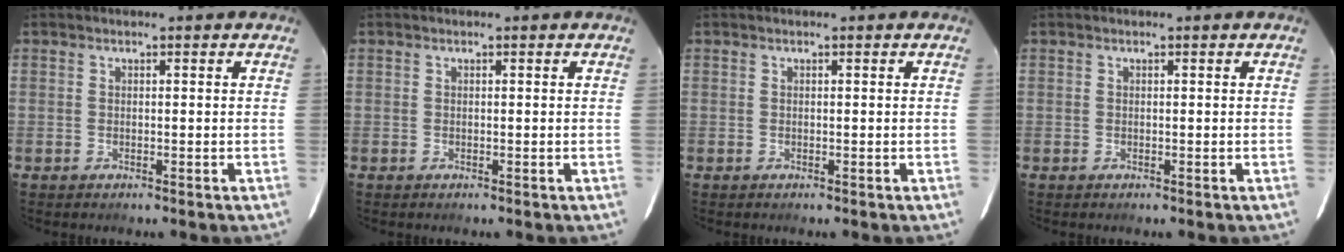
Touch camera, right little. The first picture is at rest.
{"total": 0.0}
{"total": 0.0}
{"total": 0.0}